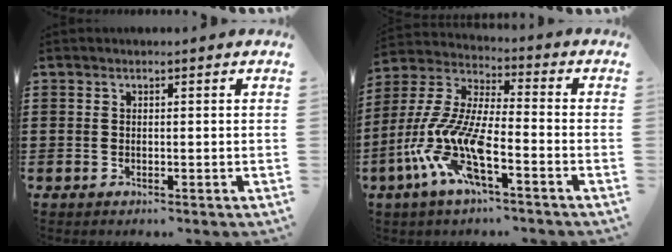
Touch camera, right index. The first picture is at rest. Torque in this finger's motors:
{"motor_torque": [2.14, 0.00, 1.06, 0.21]}